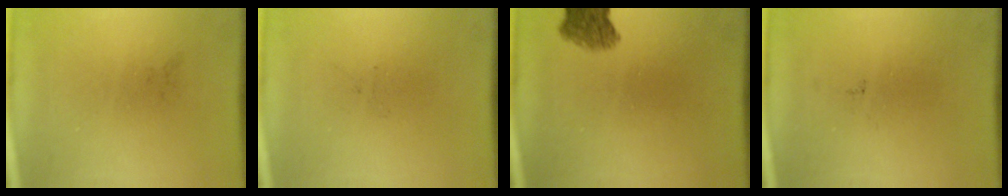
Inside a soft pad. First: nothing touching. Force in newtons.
{"total": 0.0}
{"total": 4.9}
{"total": 0.0}